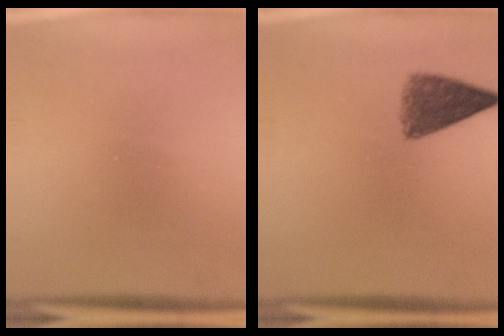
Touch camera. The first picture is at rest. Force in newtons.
{"total": 5.8}